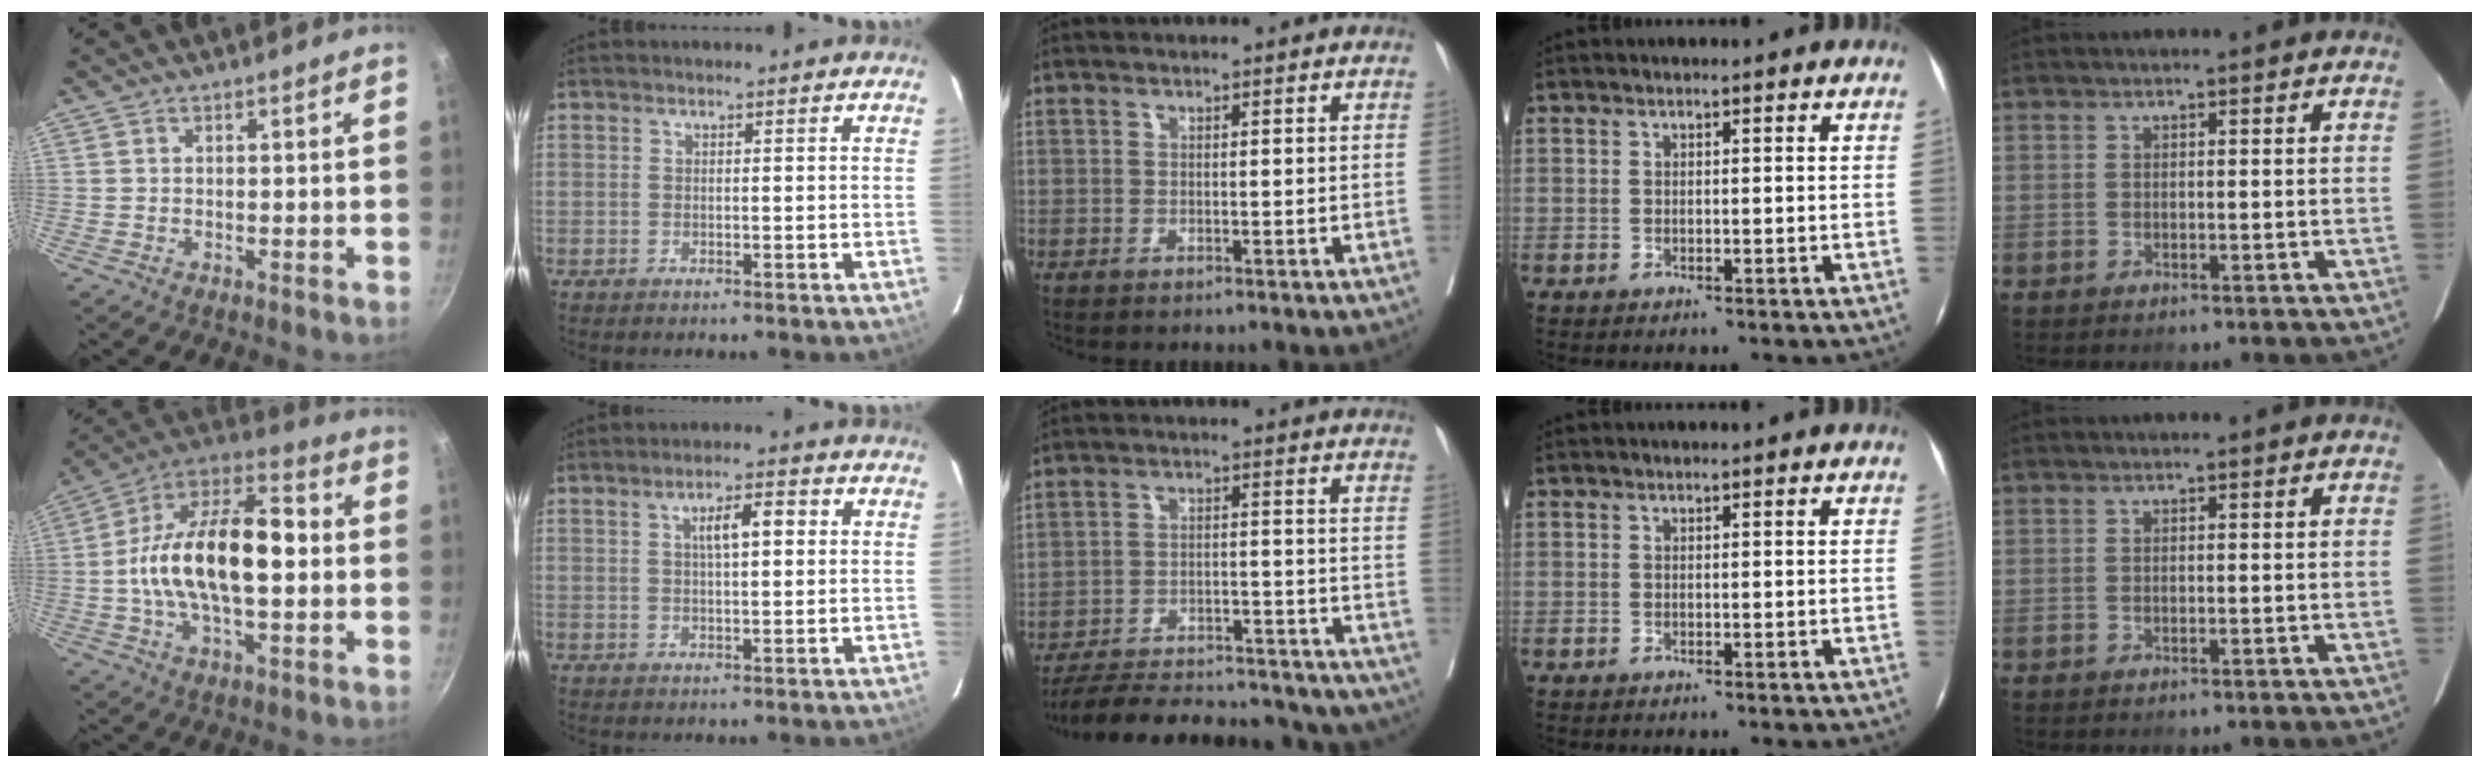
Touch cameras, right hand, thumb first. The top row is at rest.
{"thumb": {"total": 21.4, "force": [-0.2, 10.2, 18.9], "torque": [-0.325, 0.032, -0.010]}, "index": {"total": 5.0, "force": [1.2, 1.1, 4.7], "torque": [-0.081, 0.014, 0.021]}, "middle": {"total": 25.8, "force": [-23.7, 5.2, 8.9], "torque": [-0.116, -0.015, -0.316]}}